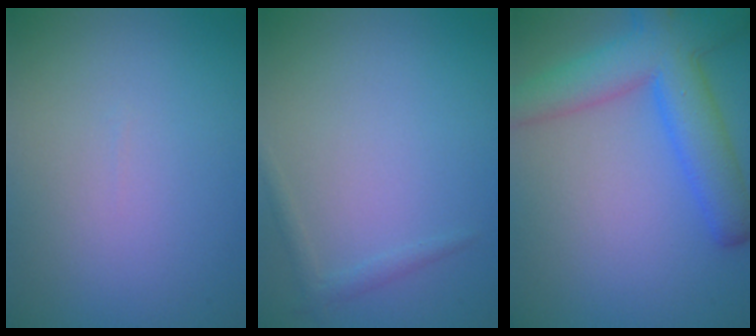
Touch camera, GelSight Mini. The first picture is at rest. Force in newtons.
{"total": 1.1, "press": 1.1, "slide": 0.0}
{"total": 7.7, "press": 7.7, "slide": 0.3}